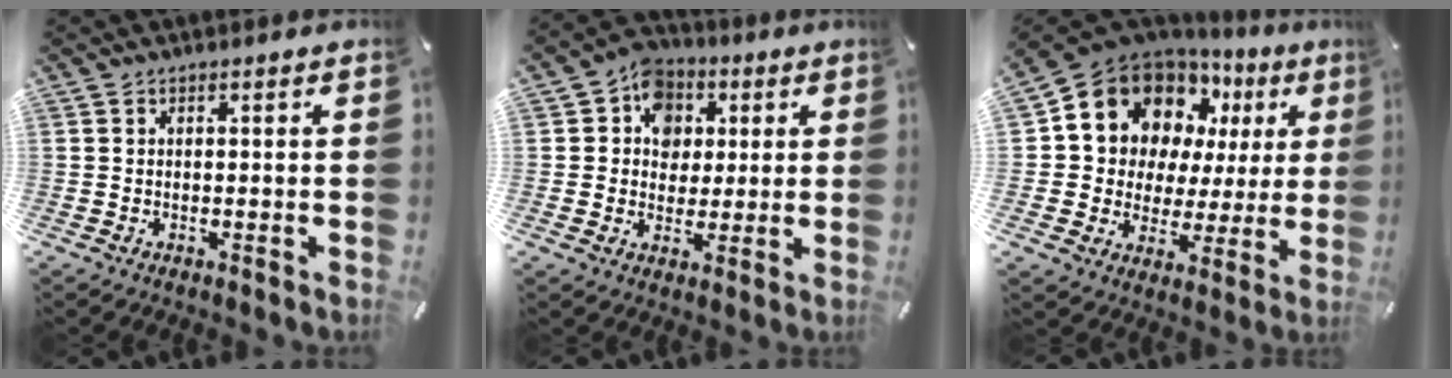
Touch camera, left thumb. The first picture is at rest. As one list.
[{"total": 9.3, "force": [1.6, 8.5, 3.3], "torque": [-0.050, -0.003, 0.027]}, {"total": 14.3, "force": [7.6, 11.2, 4.8], "torque": [-0.091, -0.056, 0.141]}]